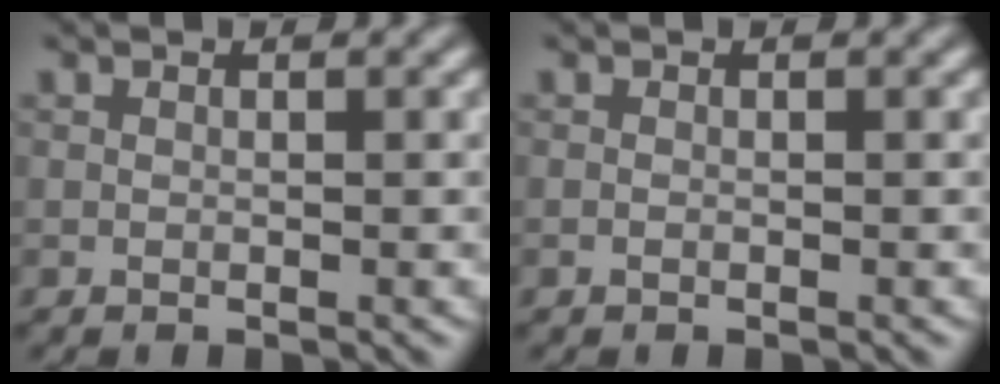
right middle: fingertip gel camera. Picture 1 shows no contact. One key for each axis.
{"total": 0.0}